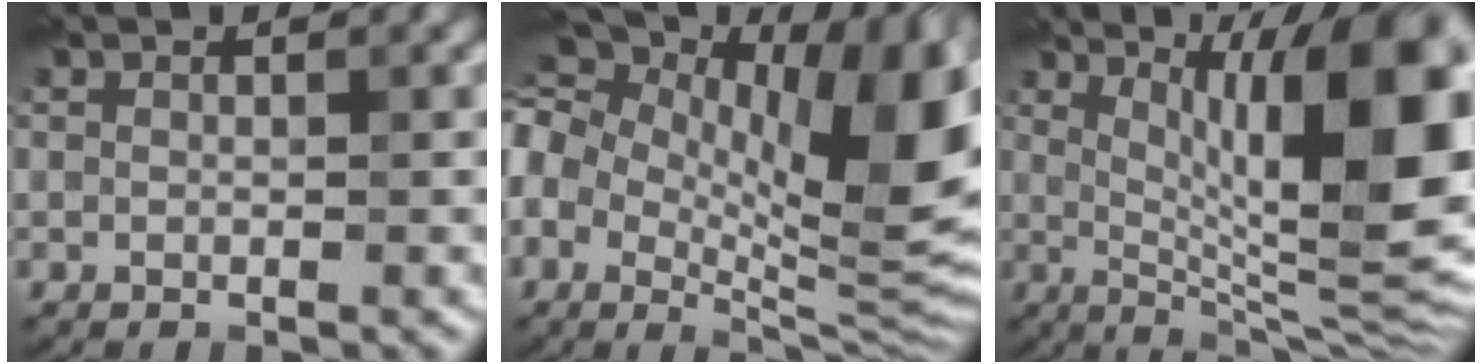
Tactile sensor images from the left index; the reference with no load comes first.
{"total": 18.0, "force": [3.9, 9.0, 15.1], "torque": [-0.233, 0.022, 0.079]}
{"total": 14.2, "force": [2.7, 3.3, 13.5], "torque": [-0.173, 0.006, 0.045]}